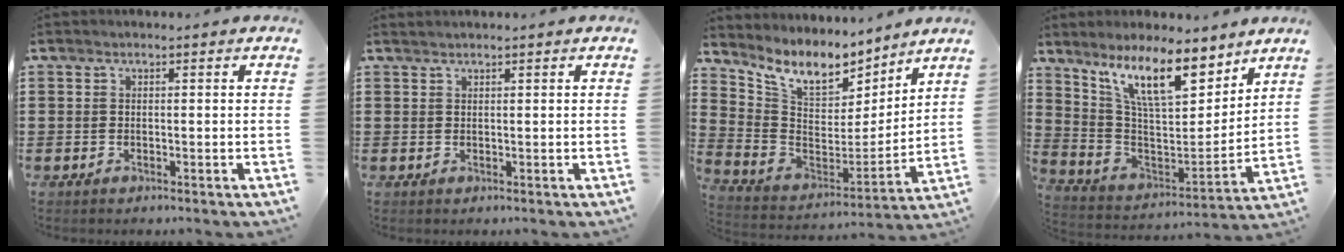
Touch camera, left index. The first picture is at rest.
{"total": 0.6, "force": [0.5, -0.1, 0.2], "torque": [-0.004, -0.002, 0.012]}
{"total": 9.5, "force": [7.7, 3.7, 4.0], "torque": [-0.113, -0.047, 0.137]}
{"total": 12.6, "force": [9.1, 3.2, 8.2], "torque": [-0.177, -0.035, 0.161]}